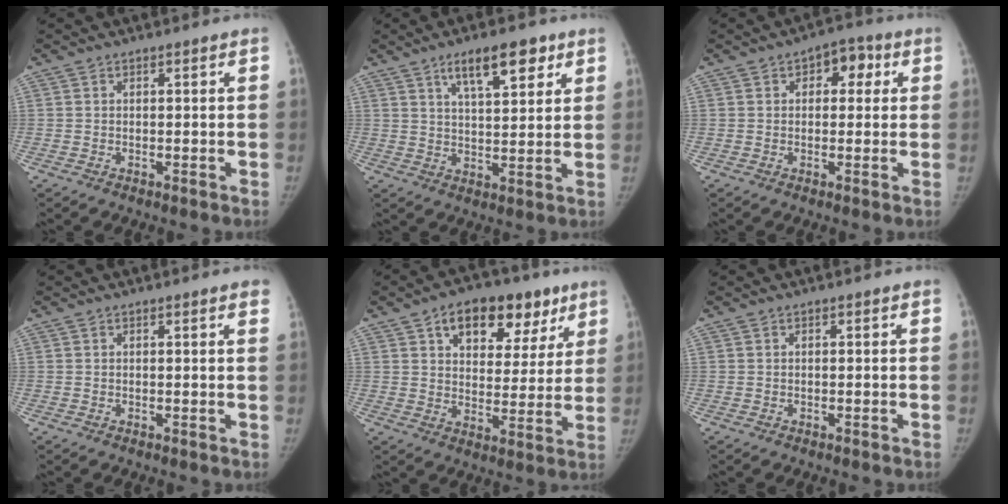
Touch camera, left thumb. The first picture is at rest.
{"total": 9.7, "force": [5.6, 3.4, 7.1], "torque": [-0.095, -0.024, 0.094]}
{"total": 5.7, "force": [1.8, 3.8, 3.9], "torque": [-0.014, 0.007, 0.015]}
{"total": 1.9, "force": [1.3, 0.2, 1.3], "torque": [-0.013, 0.000, 0.008]}
{"total": 16.6, "force": [8.9, 9.9, 9.9], "torque": [-0.086, -0.011, 0.129]}
{"total": 0.0}